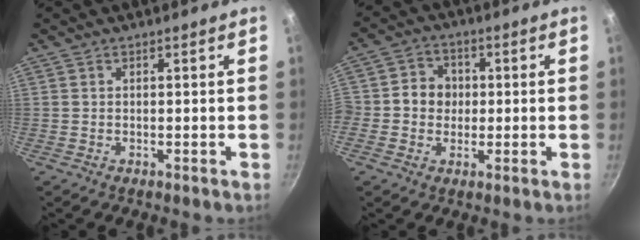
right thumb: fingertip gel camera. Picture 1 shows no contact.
{"total": 6.1, "force": [0.0, 5.6, 2.4], "torque": [-0.011, 0.007, -0.019]}